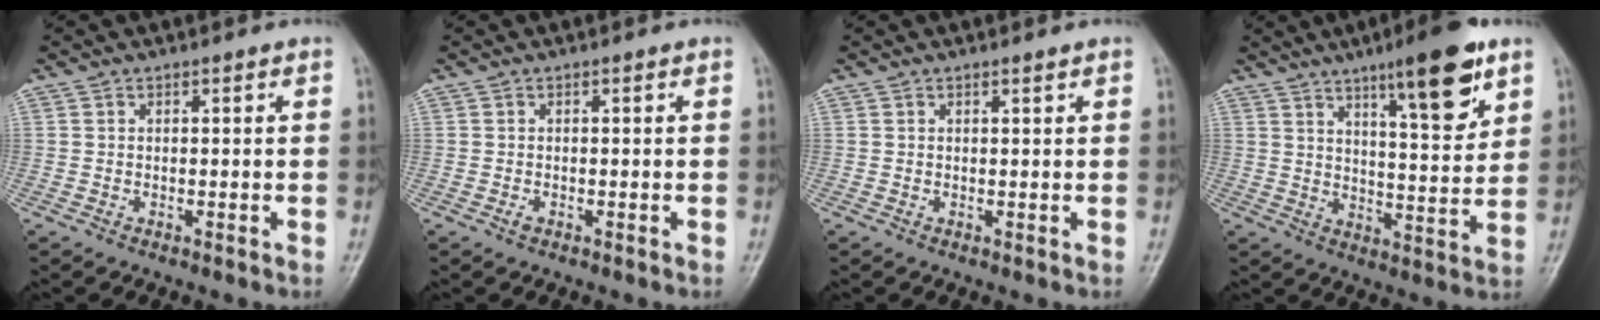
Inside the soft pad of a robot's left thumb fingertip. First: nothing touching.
{"total": 0.8, "force": [-0.2, 0.5, 0.6], "torque": [-0.007, -0.001, -0.005]}
{"total": 0.7, "force": [0.5, 0.1, 0.5], "torque": [-0.007, -0.003, 0.009]}
{"total": 14.3, "force": [8.3, 3.4, 11.2], "torque": [-0.143, -0.044, 0.124]}